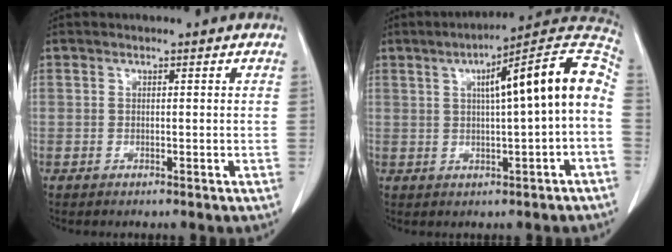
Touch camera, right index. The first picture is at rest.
{"total": 14.3, "force": [1.2, 0.8, 14.2], "torque": [-0.195, 0.041, 0.012]}